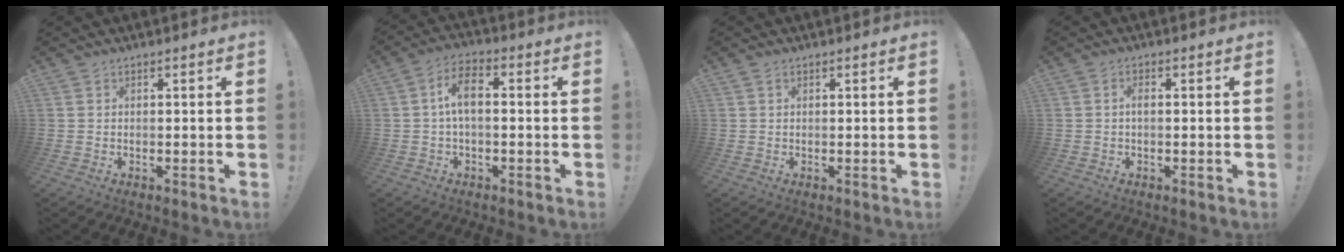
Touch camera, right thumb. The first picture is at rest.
{"total": 7.4, "force": [0.2, 3.3, 6.6], "torque": [-0.140, 0.010, 0.006]}
{"total": 0.6, "force": [0.3, 0.5, 0.1], "torque": [-0.007, 0.003, 0.007]}
{"total": 1.7, "force": [-0.2, 0.5, 1.6], "torque": [-0.038, 0.009, -0.004]}